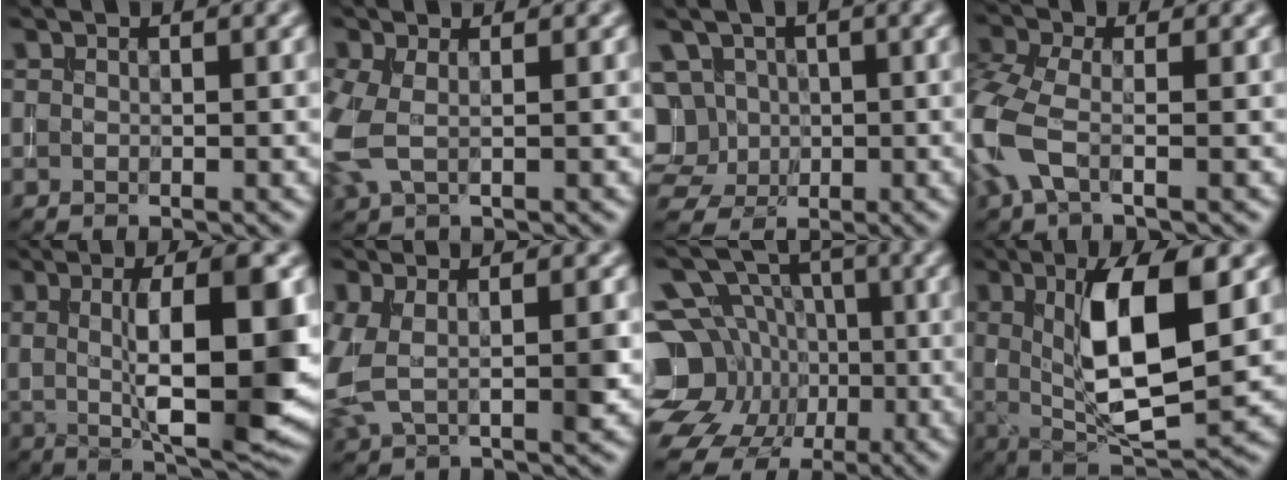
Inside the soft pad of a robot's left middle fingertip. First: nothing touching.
{"total": 3.1, "force": [-0.1, 1.6, 2.6], "torque": [-0.081, -0.001, -0.005]}
{"total": 7.8, "force": [1.2, 7.0, 3.3], "torque": [-0.062, 0.033, -0.006]}
{"total": 5.5, "force": [-2.1, 2.7, 4.3], "torque": [-0.121, 0.001, -0.062]}
{"total": 10.3, "force": [0.5, 2.4, 9.9], "torque": [-0.138, -0.003, 0.017]}
{"total": 4.3, "force": [0.5, 1.8, 3.8], "torque": [-0.087, 0.000, 0.008]}
{"total": 13.1, "force": [-2.8, 11.9, 4.8], "torque": [-0.126, 0.001, -0.062]}
{"total": 9.9, "force": [1.8, 3.4, 9.2], "torque": [-0.155, -0.003, 0.034]}